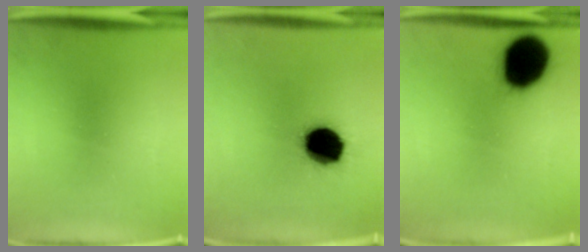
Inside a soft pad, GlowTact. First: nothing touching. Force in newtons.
{"total": 16.1}
{"total": 19.2}